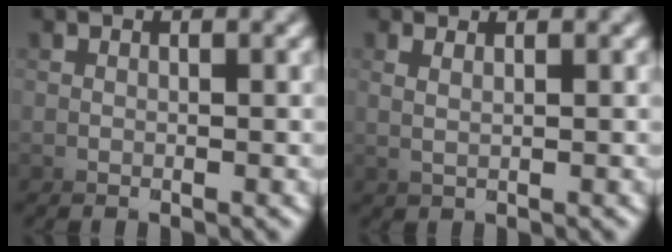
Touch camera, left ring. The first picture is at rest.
{"total": 3.0, "force": [0.5, -2.9, -0.3], "torque": [0.014, 0.016, 0.005]}